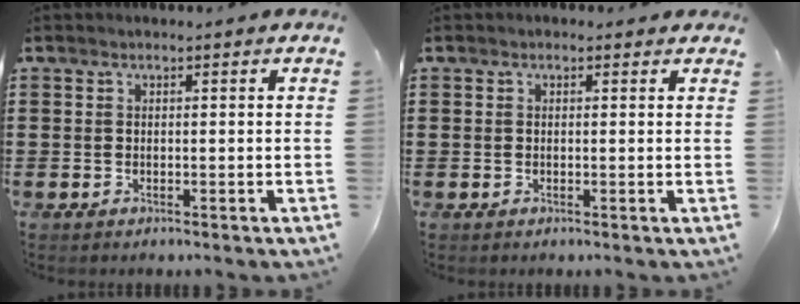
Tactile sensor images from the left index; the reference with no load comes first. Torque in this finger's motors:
{"motor_torque": [2.14, 0.00, 0.05, -0.06]}